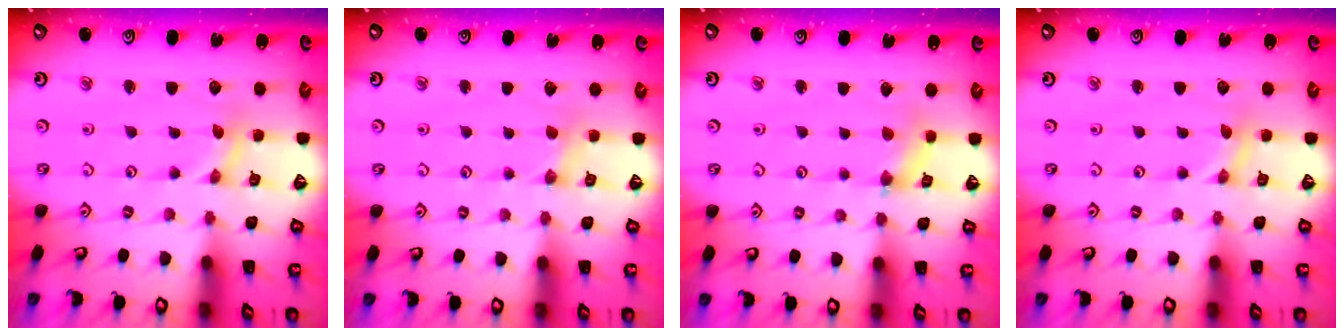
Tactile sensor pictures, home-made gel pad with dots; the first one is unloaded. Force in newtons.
{"total": 1.5, "press": 1.4, "slide": 0.2}
{"total": 2.8, "press": 2.8, "slide": 0.3}
{"total": 0.0}